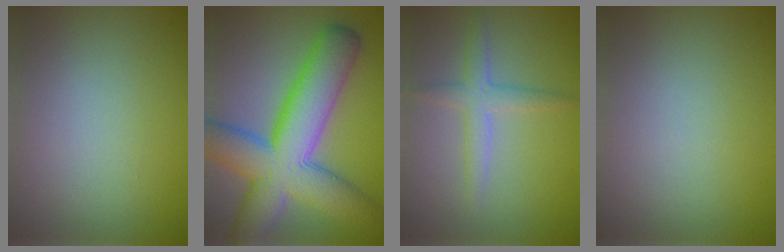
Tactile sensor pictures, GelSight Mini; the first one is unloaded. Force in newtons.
{"total": 11.3, "press": 11.2, "slide": 0.4}
{"total": 2.5, "press": 2.5, "slide": 0.1}
{"total": 0.0}